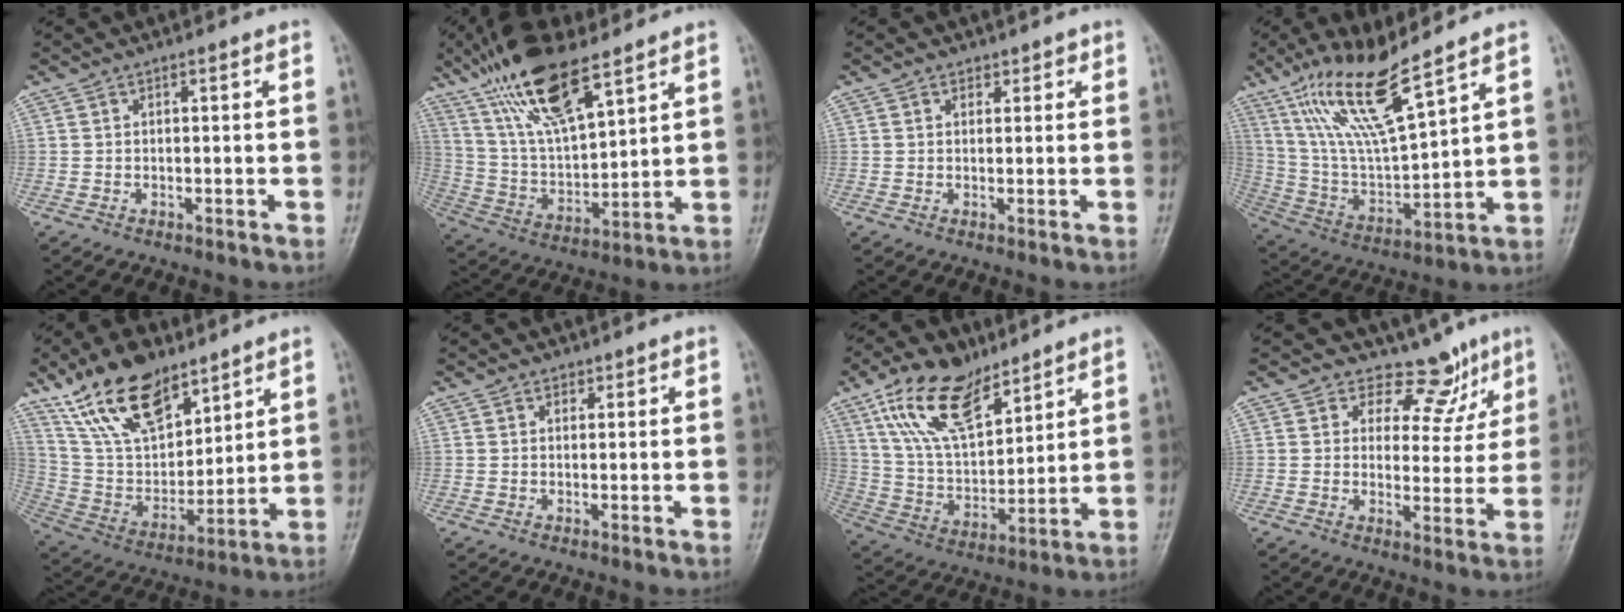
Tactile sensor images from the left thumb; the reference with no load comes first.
{"total": 17.7, "force": [11.7, 5.6, 12.1], "torque": [-0.211, -0.044, 0.232]}
{"total": 1.7, "force": [1.1, 1.3, 0.2], "torque": [0.017, -0.005, 0.011]}
{"total": 16.5, "force": [11.2, 2.7, 11.8], "torque": [-0.219, -0.057, 0.231]}
{"total": 19.0, "force": [12.6, 9.1, 10.9], "torque": [-0.156, -0.052, 0.245]}
{"total": 1.1, "force": [0.7, 0.8, 0.1], "torque": [0.013, -0.004, 0.007]}
{"total": 16.7, "force": [10.4, 7.9, 10.3], "torque": [-0.162, -0.038, 0.206]}
{"total": 8.8, "force": [6.7, 5.4, 1.7], "torque": [0.015, -0.044, 0.085]}